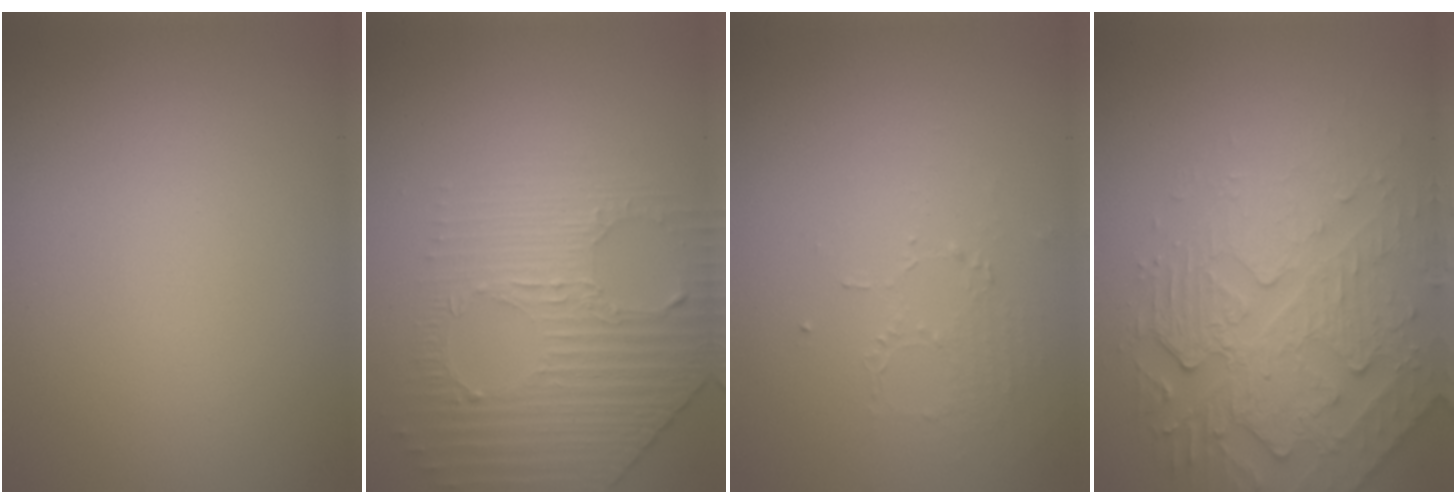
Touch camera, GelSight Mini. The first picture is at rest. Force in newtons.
{"total": 4.0, "press": 3.5, "slide": 1.9}
{"total": 1.3, "press": 0.6, "slide": 1.1}
{"total": 4.7, "press": 4.3, "slide": 1.9}